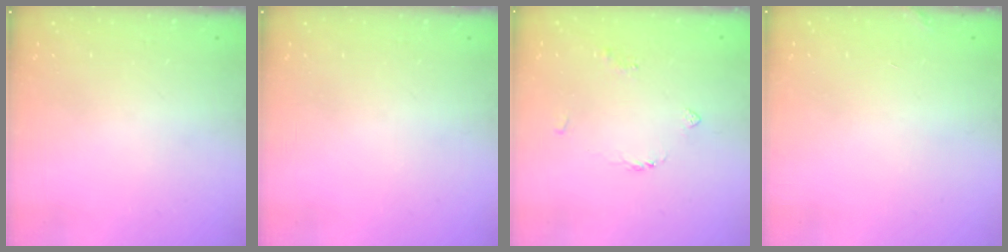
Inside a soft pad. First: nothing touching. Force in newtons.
{"total": 0.0}
{"total": 3.2, "press": 3.2, "slide": 0.5}
{"total": 2.3, "press": 2.3, "slide": 0.1}